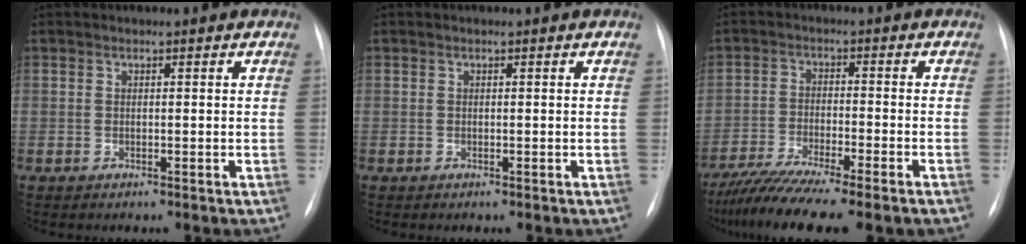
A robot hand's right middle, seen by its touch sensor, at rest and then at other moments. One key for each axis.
{"total": 0.0}
{"total": 11.8, "fx": -9.4, "fy": 0.6, "fz": 7.1, "tx": -0.119, "ty": -0.027, "tz": -0.149}